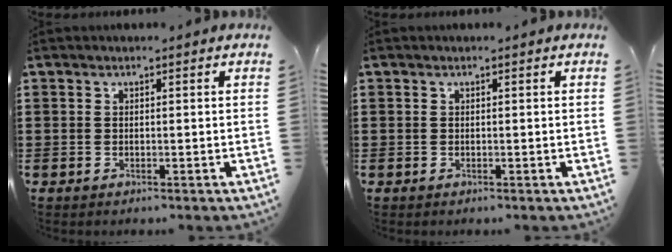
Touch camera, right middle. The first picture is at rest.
{"total": 0.0}